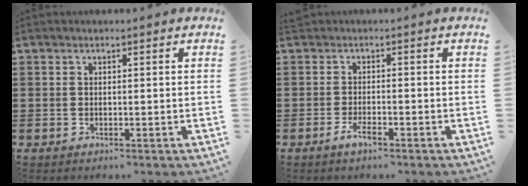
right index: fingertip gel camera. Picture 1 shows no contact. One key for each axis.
{"total": 2.2, "fx": -1.4, "fy": 0.6, "fz": 1.6, "tx": -0.036, "ty": -0.003, "tz": -0.028}